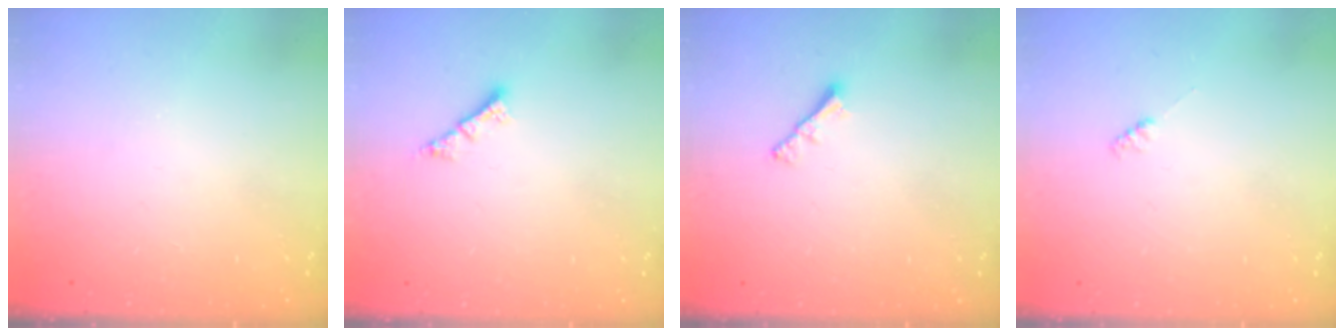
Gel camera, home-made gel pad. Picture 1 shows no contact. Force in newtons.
{"total": 2.4, "press": 2.4, "slide": 0.2}
{"total": 2.2, "press": 2.1, "slide": 0.6}
{"total": 1.9, "press": 1.9, "slide": 0.3}